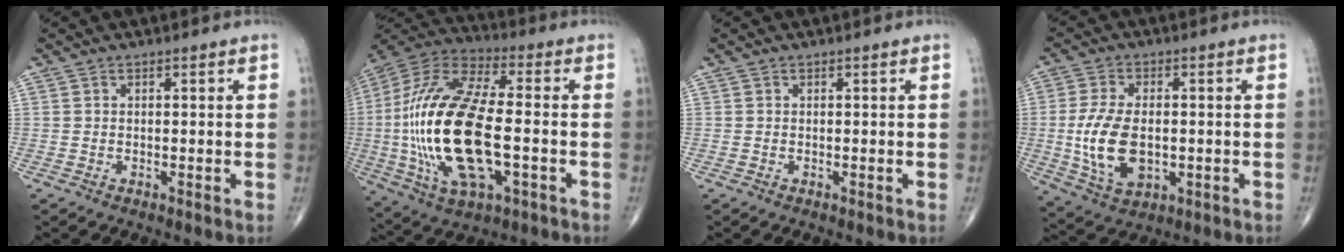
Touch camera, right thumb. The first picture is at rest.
{"total": 27.0, "force": [-3.3, 11.3, 24.3], "torque": [-0.533, 0.011, -0.051]}
{"total": 0.0}
{"total": 11.7, "force": [-1.0, 6.8, 9.5], "torque": [-0.181, -0.006, -0.009]}